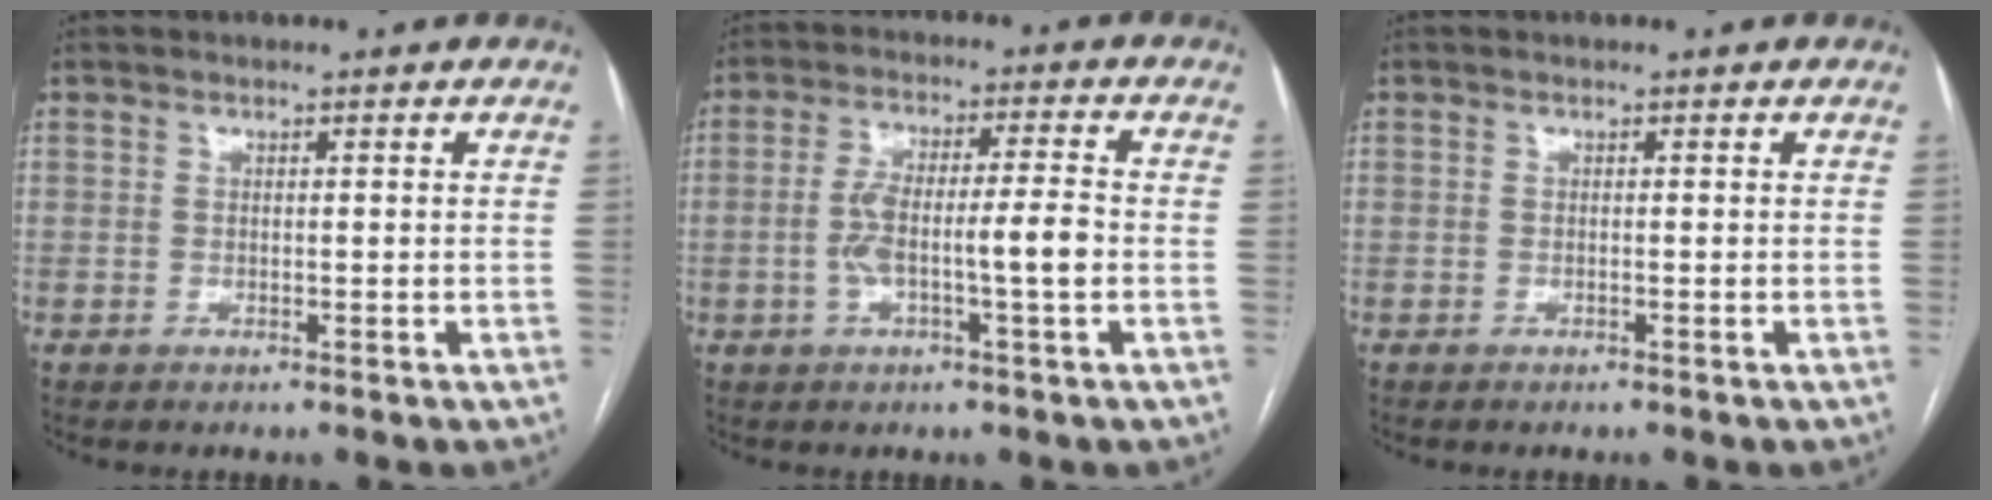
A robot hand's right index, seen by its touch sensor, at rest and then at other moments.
{"total": 8.0, "force": [-1.6, 0.8, 7.8], "torque": [-0.153, 0.018, -0.027]}
{"total": 0.0}